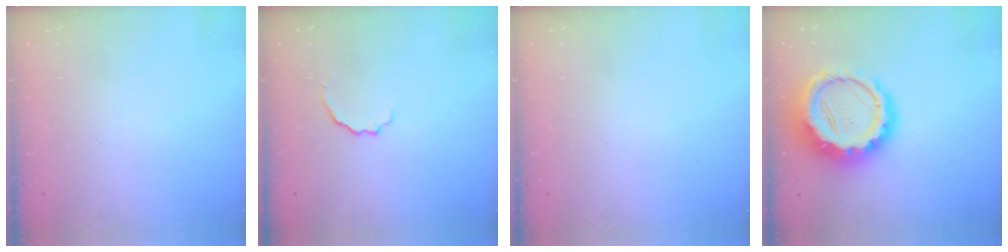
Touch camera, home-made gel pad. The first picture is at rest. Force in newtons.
{"total": 3.2, "press": 3.1, "slide": 0.8}
{"total": 0.0}
{"total": 17.2, "press": 16.9, "slide": 3.3}